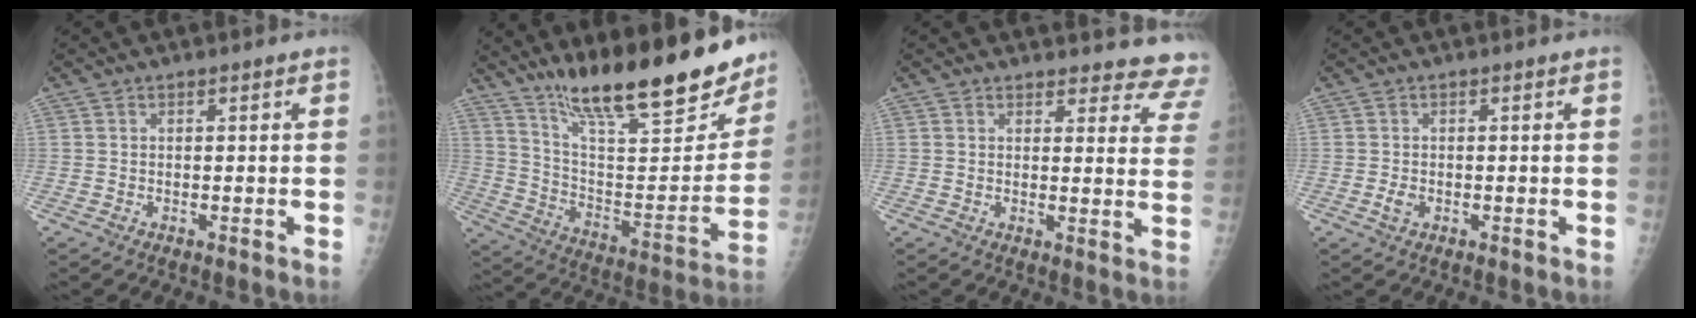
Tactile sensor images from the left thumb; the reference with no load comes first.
{"total": 28.3, "force": [20.5, 6.8, 18.3], "torque": [-0.250, -0.084, 0.317]}
{"total": 11.4, "force": [11.0, 3.0, 0.6], "torque": [0.047, -0.089, 0.085]}
{"total": 1.6, "force": [-0.4, 1.0, 1.1], "torque": [-0.019, 0.000, -0.007]}